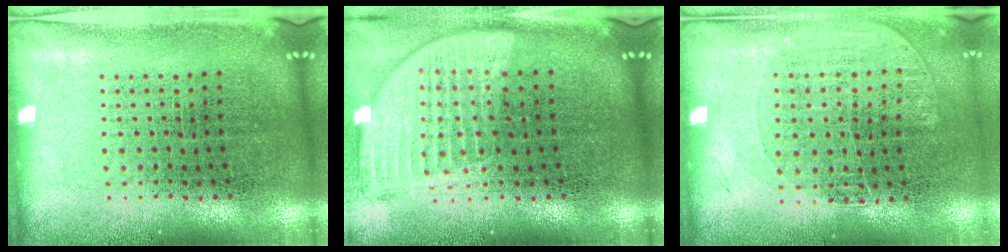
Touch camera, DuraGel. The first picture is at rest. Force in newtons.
{"total": 1.7, "press": 1.5, "slide": 0.9}
{"total": 1.1, "press": 0.9, "slide": 0.6}